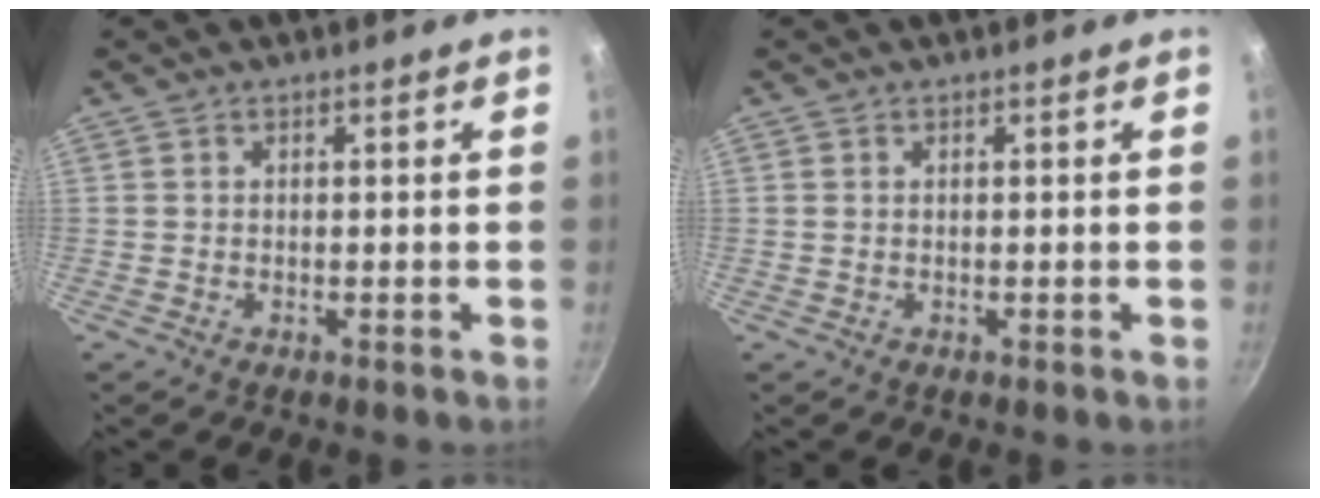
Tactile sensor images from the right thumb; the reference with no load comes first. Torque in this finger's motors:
{"motor_torque": [0.02, -0.03, -0.27, 0.30, 0.07]}